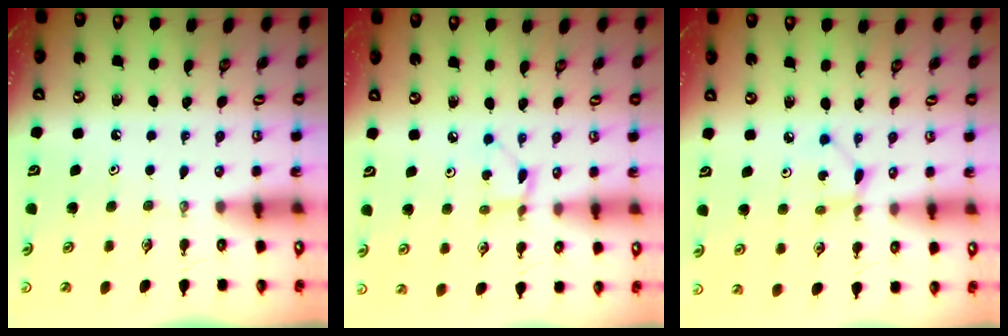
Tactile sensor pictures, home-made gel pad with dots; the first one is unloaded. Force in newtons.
{"total": 2.1, "press": 2.0, "slide": 0.2}
{"total": 2.3, "press": 2.3, "slide": 0.1}